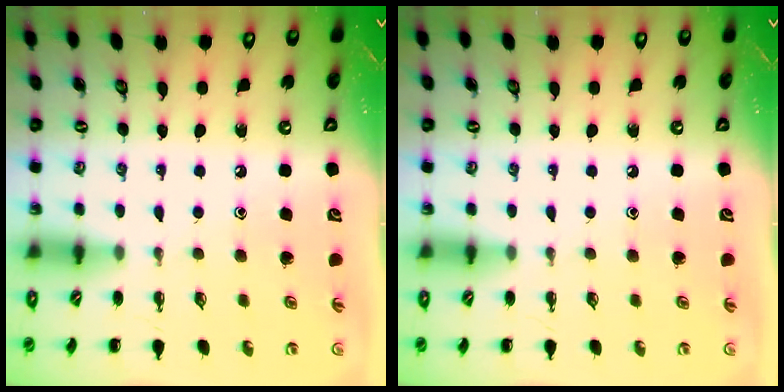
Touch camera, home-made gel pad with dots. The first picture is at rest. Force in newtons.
{"total": 0.0}